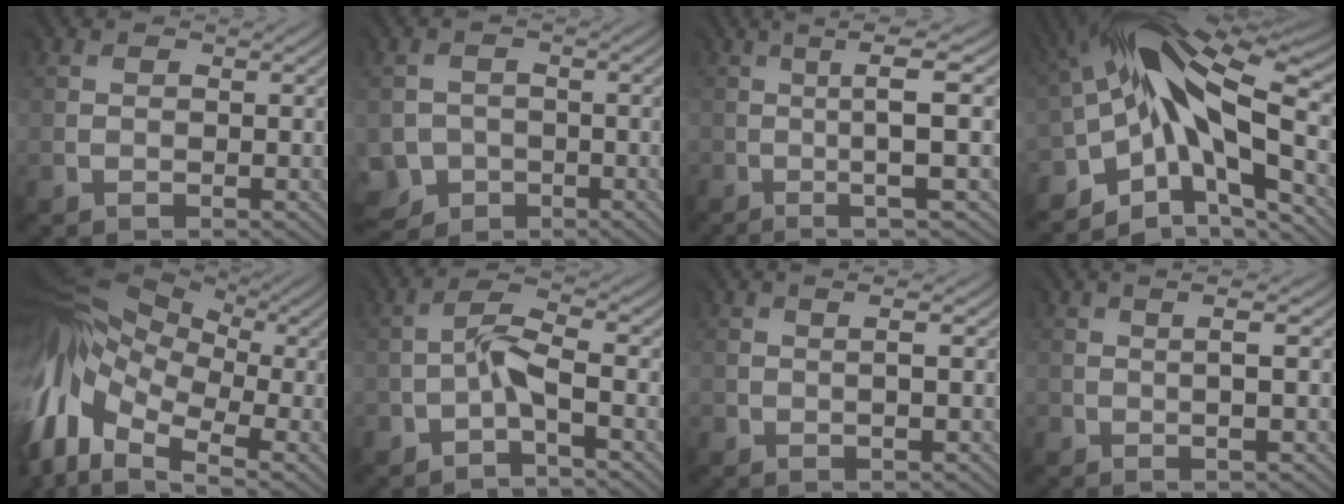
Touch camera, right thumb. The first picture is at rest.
{"total": 4.7, "force": [-2.8, 3.7, 0.6], "torque": [-0.021, -0.013, -0.050]}
{"total": 4.6, "force": [-0.6, -0.4, 4.6], "torque": [-0.079, 0.015, -0.019]}
{"total": 12.5, "force": [-2.7, 5.8, 10.7], "torque": [-0.174, 0.011, -0.059]}
{"total": 14.2, "force": [-1.0, 9.5, 10.5], "torque": [-0.238, -0.003, -0.012]}
{"total": 2.6, "force": [-1.7, 0.4, 1.9], "torque": [-0.041, 0.012, -0.043]}
{"total": 0.9, "force": [-0.3, -0.6, 0.6], "torque": [-0.013, 0.001, -0.005]}
{"total": 1.6, "force": [-0.2, -0.4, 1.5], "torque": [-0.027, 0.004, -0.005]}